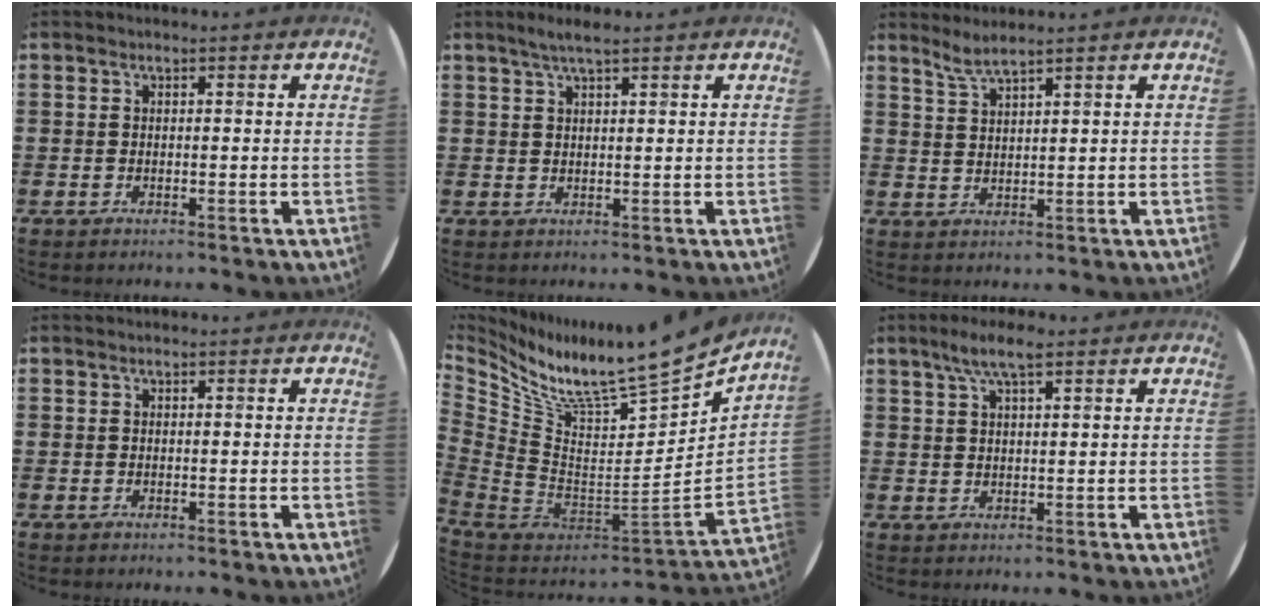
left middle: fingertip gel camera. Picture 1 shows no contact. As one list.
[{"total": 2.4, "force": [1.9, 0.2, 1.5], "torque": [-0.031, 0.004, 0.033]}, {"total": 2.9, "force": [2.7, -0.2, 1.1], "torque": [-0.026, -0.001, 0.049]}, {"total": 0.0}, {"total": 9.9, "force": [8.4, 1.2, 5.0], "torque": [-0.119, -0.094, 0.132]}, {"total": 5.0, "force": [3.2, 1.2, 3.6], "torque": [-0.068, 0.005, 0.054]}]